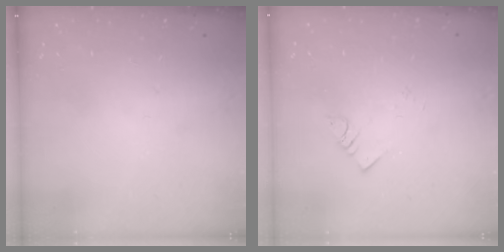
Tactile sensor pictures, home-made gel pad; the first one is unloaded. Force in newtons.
{"total": 1.9, "press": 1.9, "slide": 0.1}